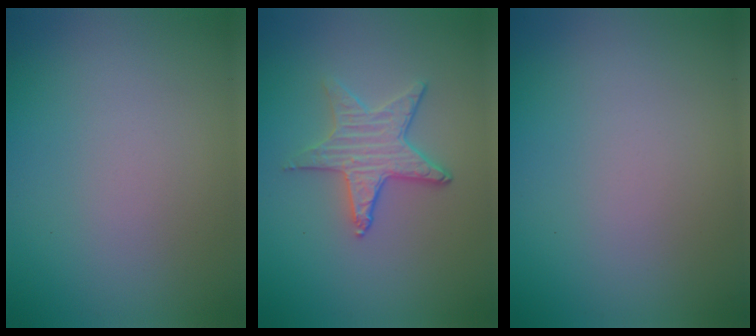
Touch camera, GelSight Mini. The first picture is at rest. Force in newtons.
{"total": 3.2, "press": 3.0, "slide": 1.2}
{"total": 0.0}